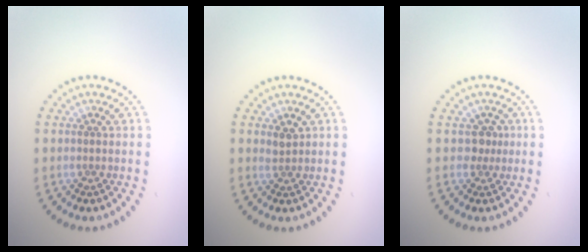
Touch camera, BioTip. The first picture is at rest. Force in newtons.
{"total": 1.2, "press": 1.0, "slide": 0.8}
{"total": 1.3, "press": 1.0, "slide": 0.8}